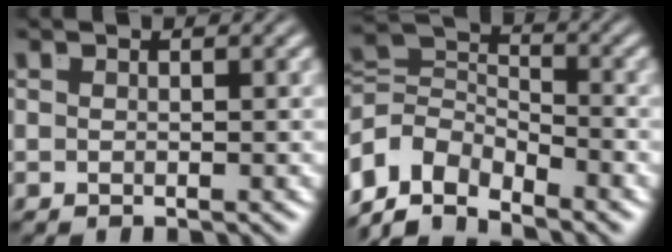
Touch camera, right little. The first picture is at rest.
{"total": 8.9, "force": [-2.3, 7.0, 5.0], "torque": [-0.109, -0.041, -0.037]}